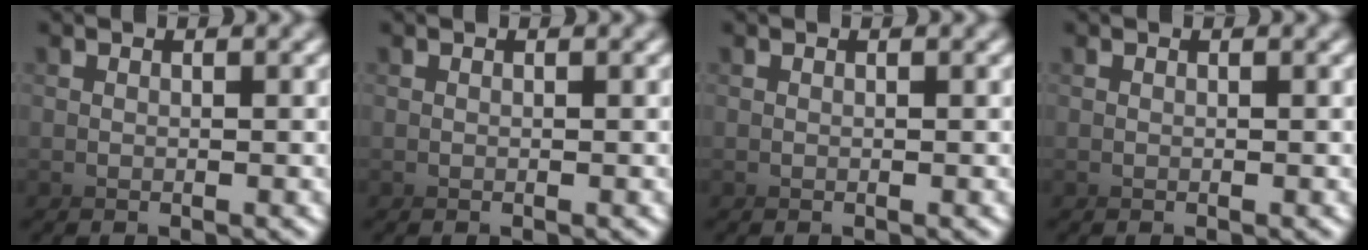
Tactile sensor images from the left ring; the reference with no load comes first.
{"total": 0.0}
{"total": 0.0}
{"total": 0.0}